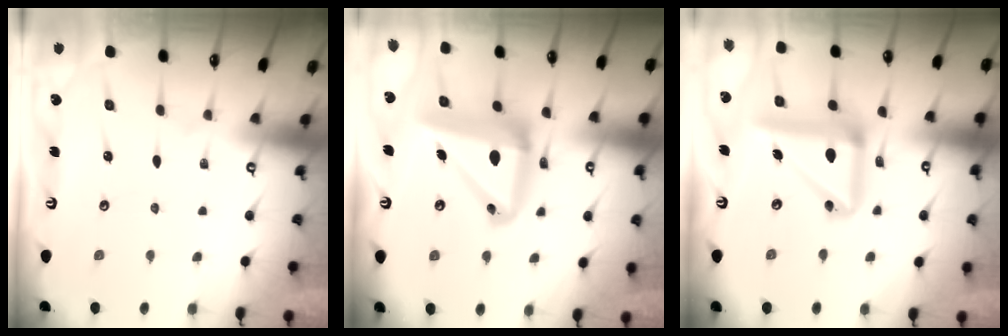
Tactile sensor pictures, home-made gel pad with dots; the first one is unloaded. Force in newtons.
{"total": 16.7, "press": 16.5, "slide": 2.5}
{"total": 15.5, "press": 15.3, "slide": 1.8}